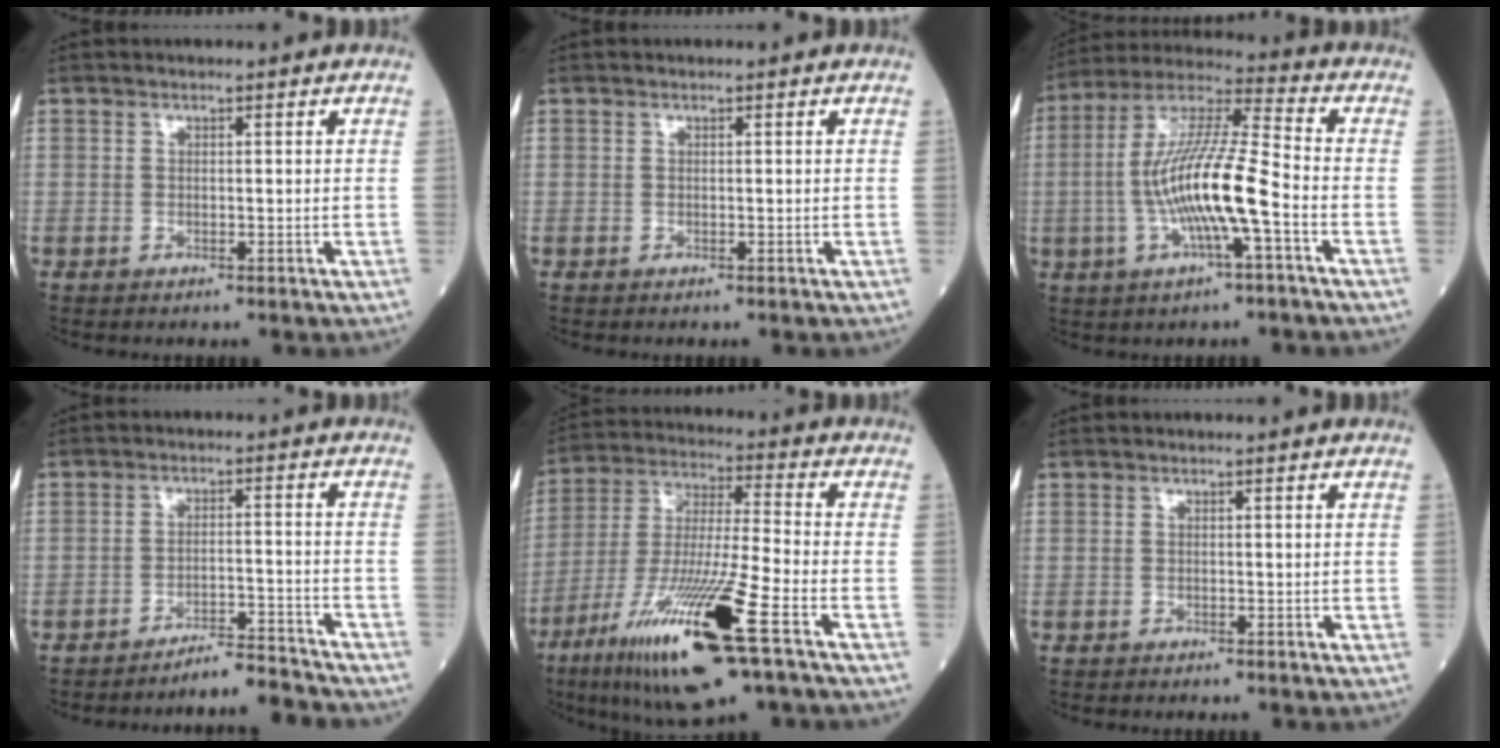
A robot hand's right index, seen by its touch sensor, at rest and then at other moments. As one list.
[{"total": 0.0}, {"total": 14.3, "force": [-3.2, 1.1, 13.9], "torque": [-0.272, 0.006, -0.062]}, {"total": 6.2, "force": [-6.2, -0.6, 0.2], "torque": [0.006, 0.010, -0.101]}, {"total": 19.9, "force": [-9.9, 1.1, 17.2], "torque": [-0.345, -0.047, -0.179]}, {"total": 0.0}]